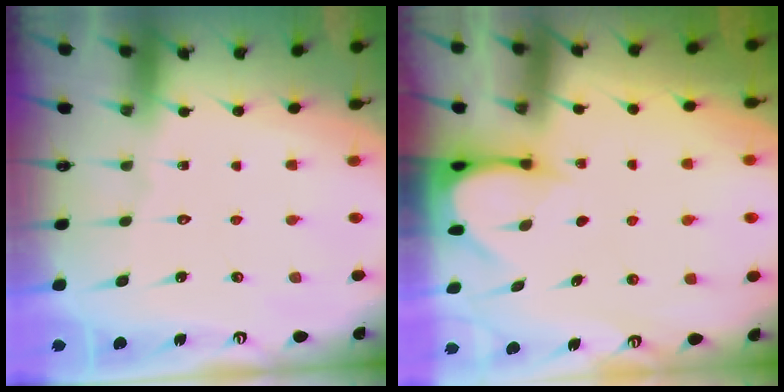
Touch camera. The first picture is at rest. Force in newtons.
{"total": 3.7, "press": 3.6, "slide": 0.3}